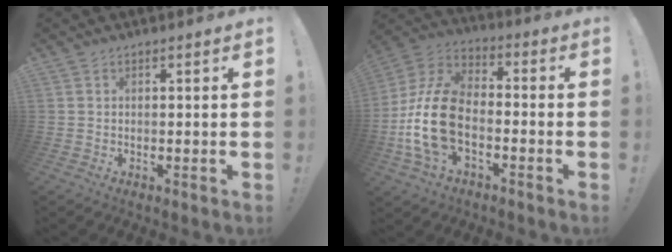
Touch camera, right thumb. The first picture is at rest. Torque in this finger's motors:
{"motor_torque": [0.72, 0.84, 0.13, 0.00, 0.20]}